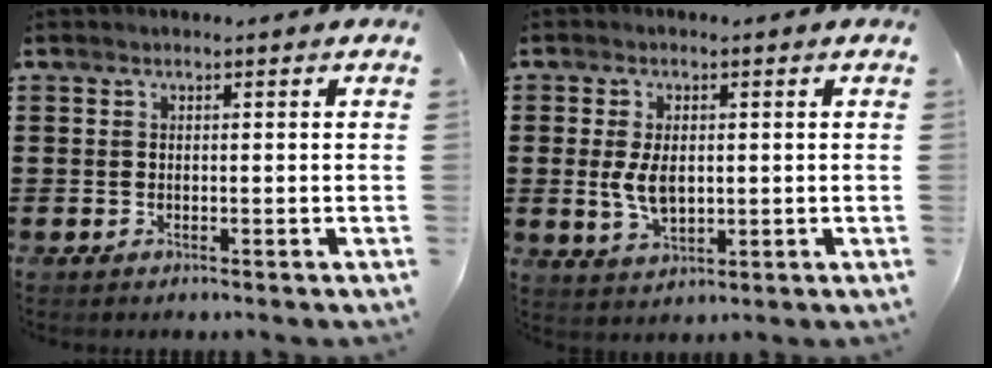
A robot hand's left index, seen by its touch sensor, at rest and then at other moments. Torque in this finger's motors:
{"motor_torque": [0.98, 0.59, 0.40, 0.16]}